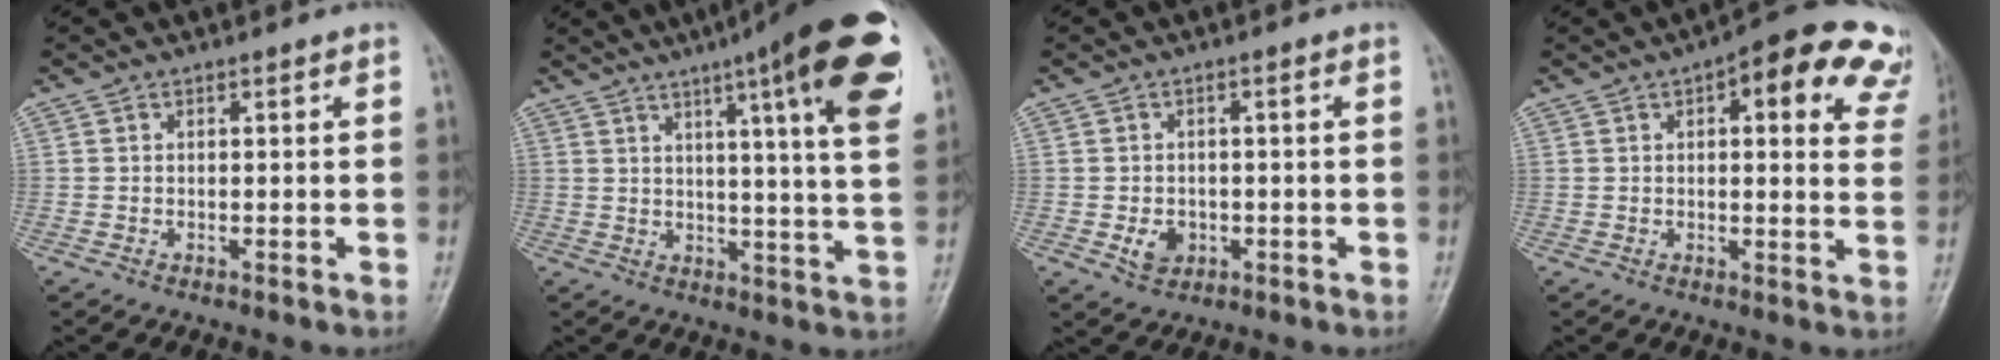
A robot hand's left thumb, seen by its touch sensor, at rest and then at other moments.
{"total": 20.0, "force": [9.7, 2.8, 17.2], "torque": [-0.219, -0.026, 0.120]}
{"total": 3.8, "force": [-1.1, 3.0, 2.1], "torque": [-0.025, 0.003, -0.012]}
{"total": 17.3, "force": [9.2, 6.6, 13.0], "torque": [-0.121, -0.009, 0.091]}